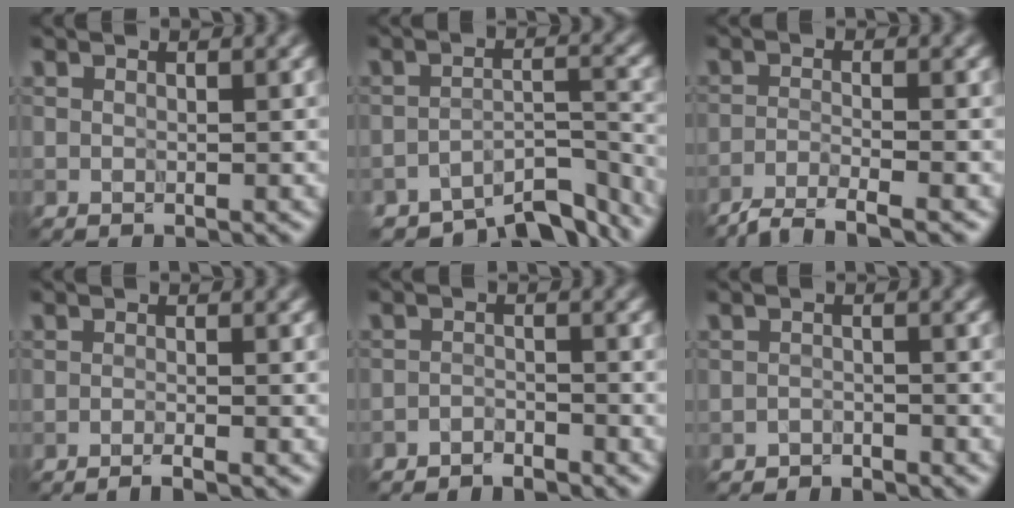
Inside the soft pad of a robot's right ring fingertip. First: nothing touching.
{"total": 7.6, "force": [-6.7, 2.4, 2.7], "torque": [-0.032, -0.014, -0.099]}
{"total": 3.5, "force": [-3.1, 0.5, 1.7], "torque": [-0.025, 0.002, -0.067]}
{"total": 1.5, "force": [-1.2, 0.1, 1.0], "torque": [-0.013, 0.002, -0.026]}
{"total": 2.1, "force": [-2.0, 0.4, 0.1], "torque": [0.000, 0.002, -0.041]}
{"total": 1.4, "force": [-1.3, 0.4, -0.2], "torque": [0.006, 0.007, -0.026]}